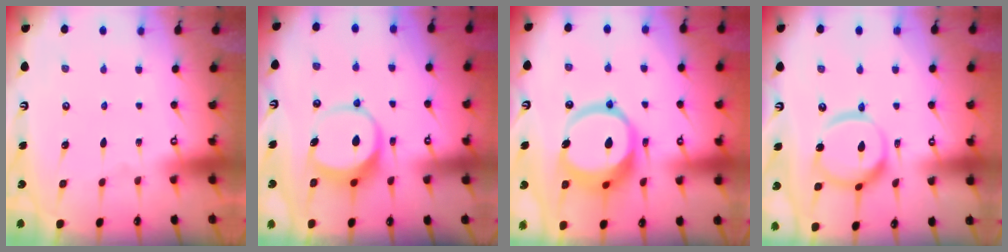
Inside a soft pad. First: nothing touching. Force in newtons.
{"total": 7.4, "press": 7.3, "slide": 1.3}
{"total": 14.9, "press": 14.8, "slide": 2.0}
{"total": 15.8, "press": 15.7, "slide": 1.4}